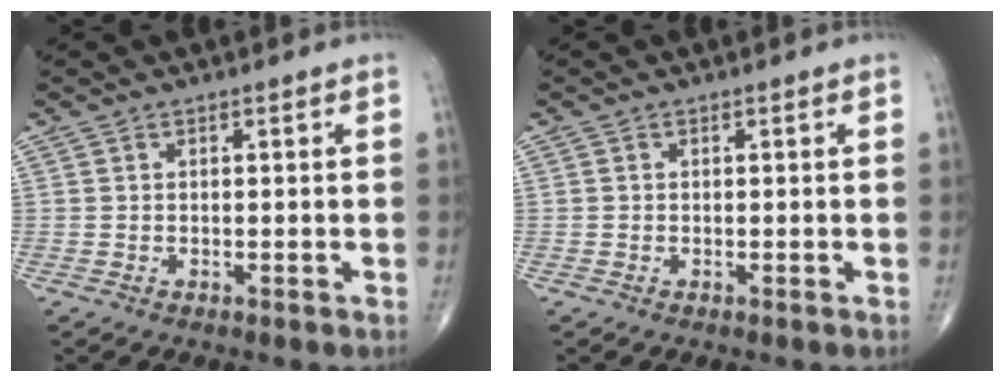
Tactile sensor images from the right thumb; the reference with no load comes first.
{"total": 0.0}